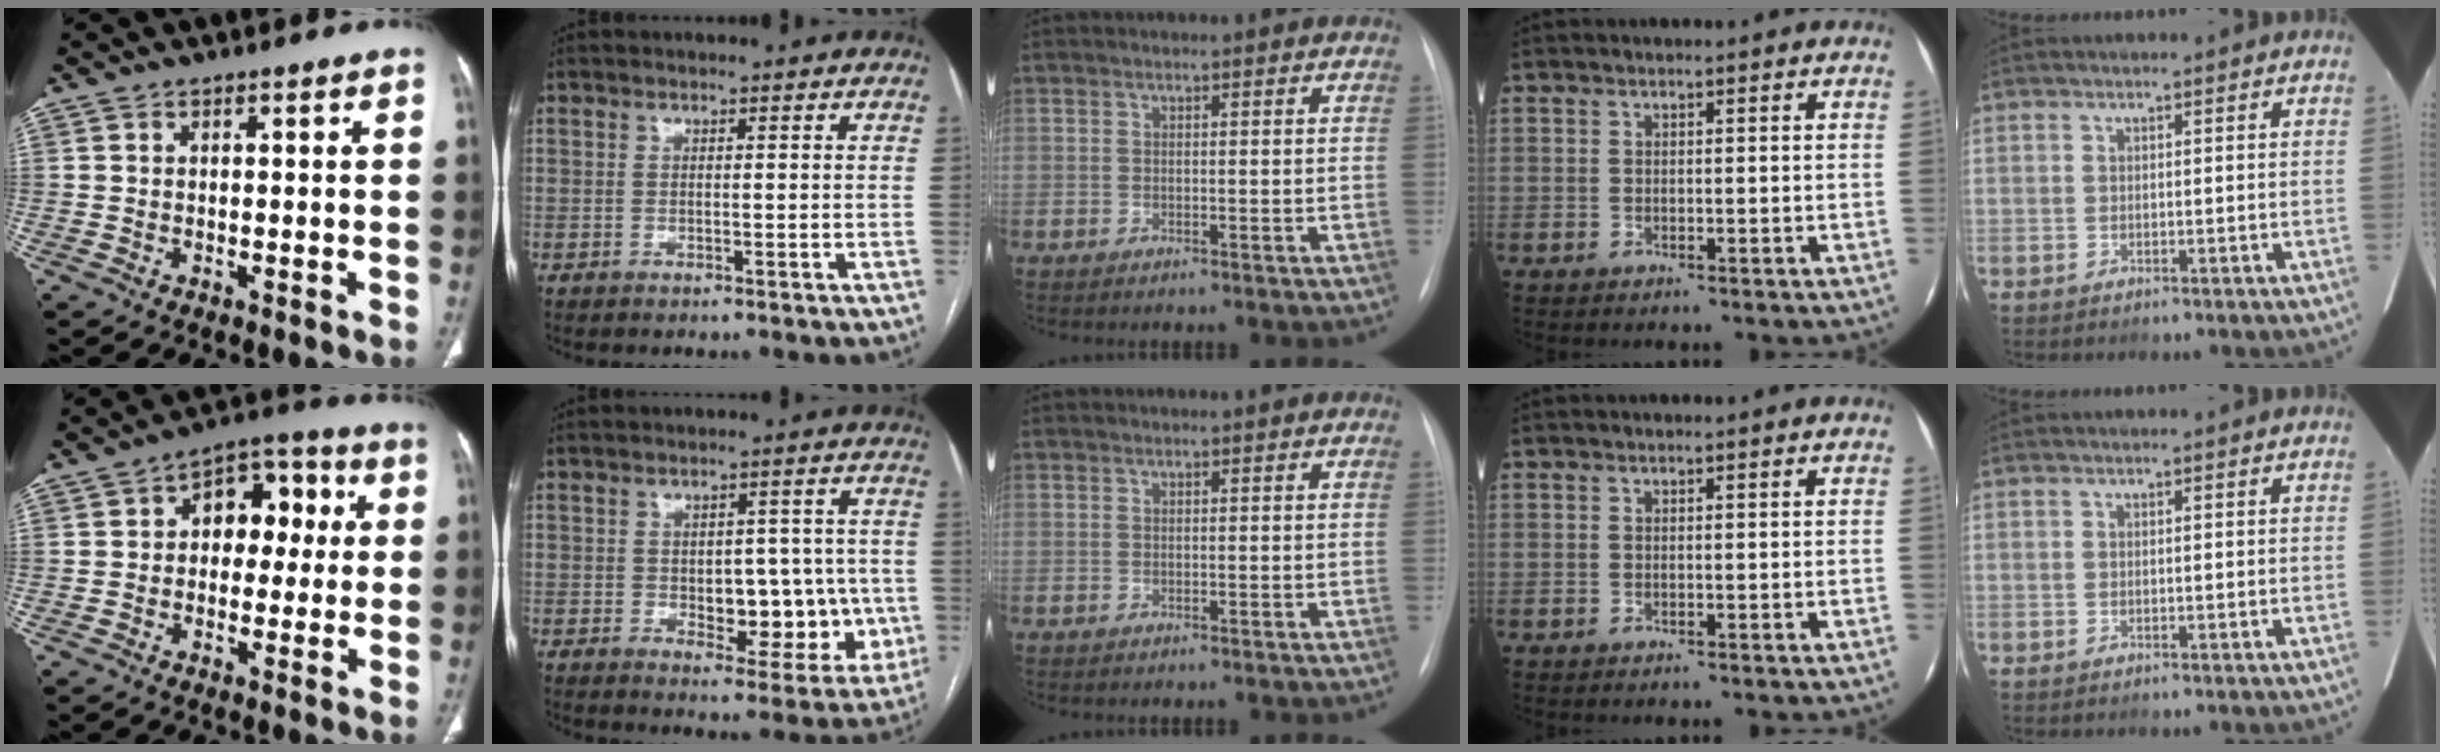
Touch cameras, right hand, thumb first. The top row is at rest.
{"thumb": {"total": 10.4, "force": [1.5, 7.0, 7.5], "torque": [-0.061, 0.028, 0.014]}, "index": {"total": 10.8, "force": [-1.7, 5.9, 8.8], "torque": [-0.091, 0.019, -0.007]}}